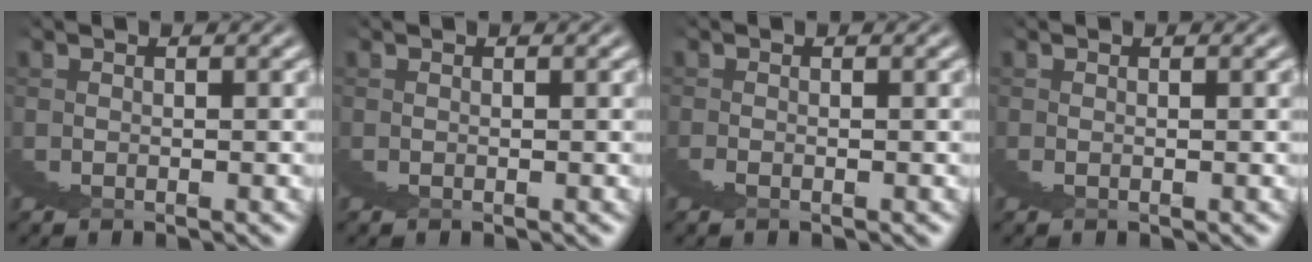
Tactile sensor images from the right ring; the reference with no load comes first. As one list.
[{"total": 0.0}, {"total": 1.9, "force": [-1.1, -1.1, -1.0], "torque": [0.017, -0.002, -0.016]}, {"total": 0.9, "force": [-0.6, -0.6, -0.5], "torque": [0.008, -0.005, -0.007]}]